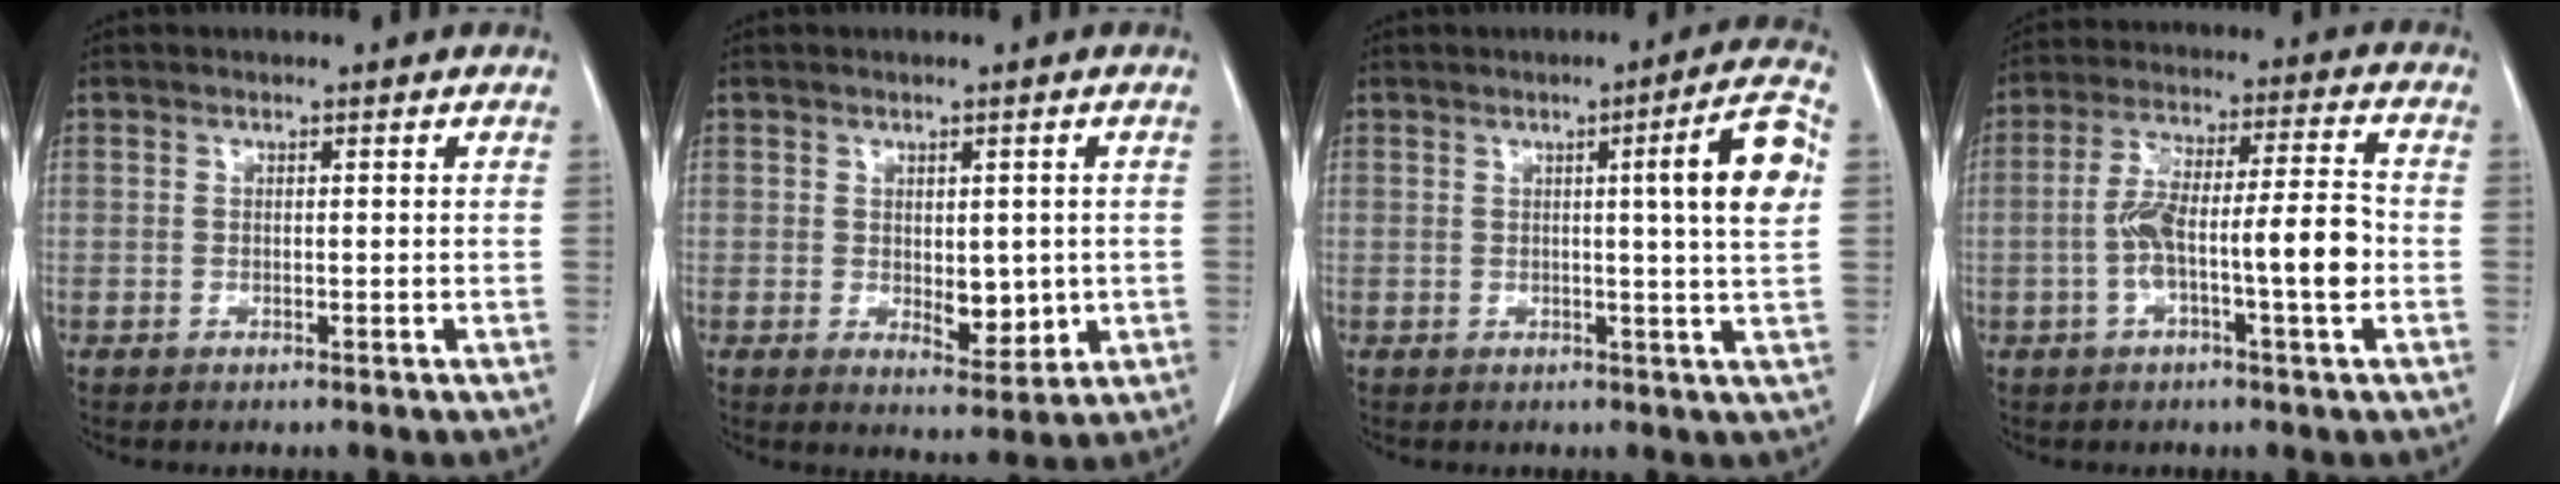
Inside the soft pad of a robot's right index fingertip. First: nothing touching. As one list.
[{"total": 5.1, "force": [-0.3, 2.7, 4.3], "torque": [-0.052, -0.009, 0.008]}, {"total": 8.9, "force": [1.9, -0.8, 8.7], "torque": [-0.115, 0.001, 0.020]}, {"total": 11.8, "force": [-2.5, 1.5, 11.5], "torque": [-0.210, 0.021, -0.043]}]